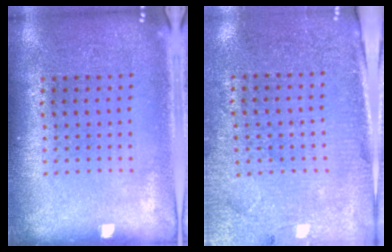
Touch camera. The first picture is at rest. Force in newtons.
{"total": 2.9, "press": 2.7, "slide": 1.1}